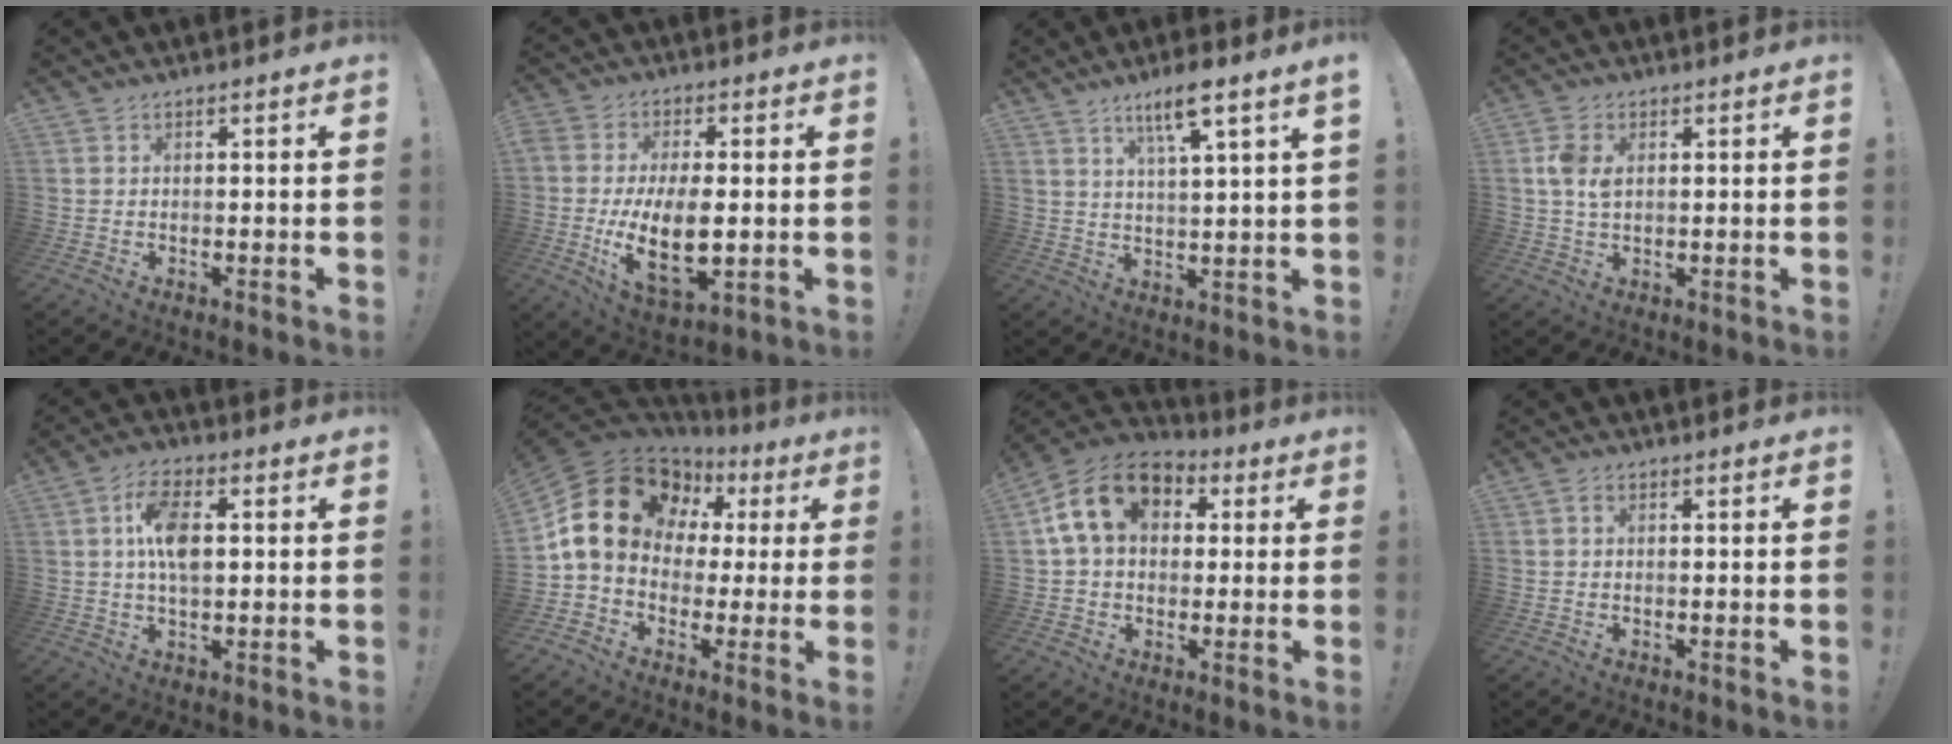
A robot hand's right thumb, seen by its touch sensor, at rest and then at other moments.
{"total": 15.2, "force": [-1.9, 8.1, 12.7], "torque": [-0.225, -0.003, -0.028]}
{"total": 7.9, "force": [5.0, 0.2, 6.2], "torque": [-0.106, -0.017, 0.078]}
{"total": 5.5, "force": [1.3, 3.5, 4.1], "torque": [-0.080, 0.004, 0.023]}
{"total": 9.9, "force": [1.4, 5.3, 8.2], "torque": [-0.140, 0.005, 0.026]}
{"total": 17.9, "force": [6.1, 13.3, 10.4], "torque": [-0.183, -0.021, 0.124]}
{"total": 14.8, "force": [4.7, 10.5, 9.4], "torque": [-0.153, 0.007, 0.092]}
{"total": 0.9, "force": [-0.1, 0.6, 0.6], "torque": [-0.019, 0.006, -0.001]}